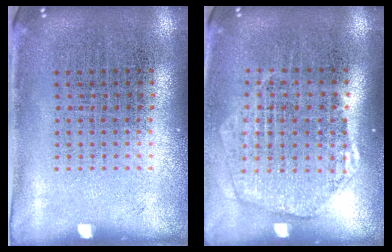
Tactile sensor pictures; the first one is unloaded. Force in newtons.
{"total": 1.9, "press": 1.7, "slide": 0.8}